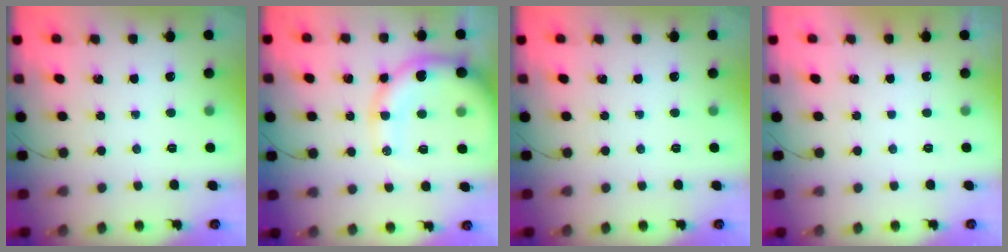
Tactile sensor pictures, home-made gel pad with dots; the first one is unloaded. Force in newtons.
{"total": 12.5, "press": 12.0, "slide": 3.3}
{"total": 0.0}
{"total": 3.0, "press": 3.0, "slide": 0.1}